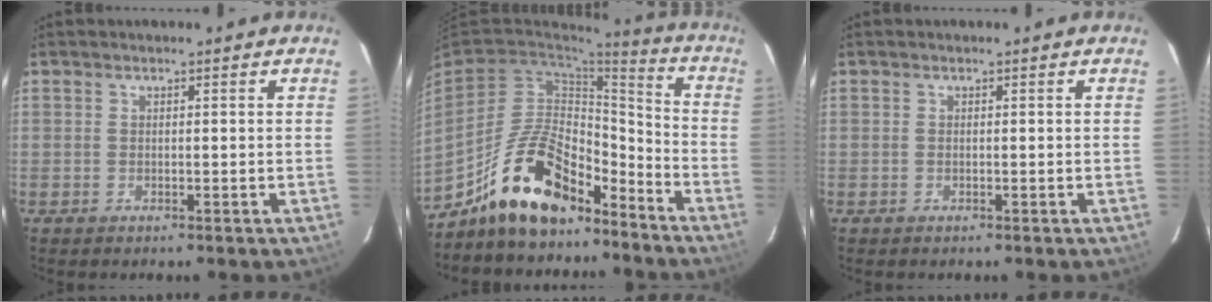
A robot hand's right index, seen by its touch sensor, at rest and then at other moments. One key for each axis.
{"total": 17.2, "fx": -12.3, "fy": 7.4, "fz": 9.5, "tx": -0.188, "ty": 0.027, "tz": -0.200}
{"total": 0.0}